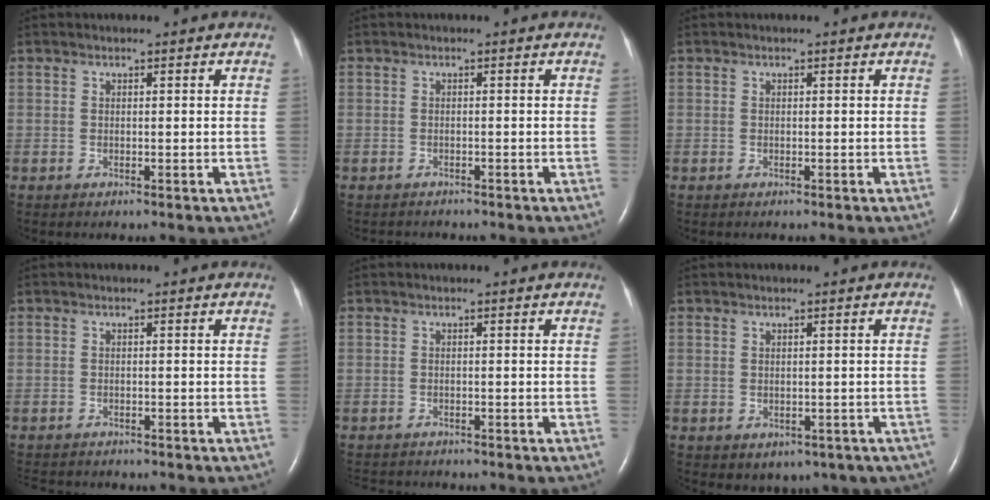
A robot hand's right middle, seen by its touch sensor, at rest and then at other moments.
{"total": 2.0, "force": [-1.9, 0.7, 0.2], "torque": [-0.009, -0.005, -0.024]}
{"total": 0.0}
{"total": 4.2, "force": [-3.9, 1.4, 1.1], "torque": [-0.016, -0.006, -0.055]}
{"total": 4.0, "force": [-3.7, 1.1, 0.8], "torque": [-0.011, -0.007, -0.054]}
{"total": 4.7, "force": [-2.5, 3.3, 2.0], "torque": [-0.020, 0.010, -0.018]}